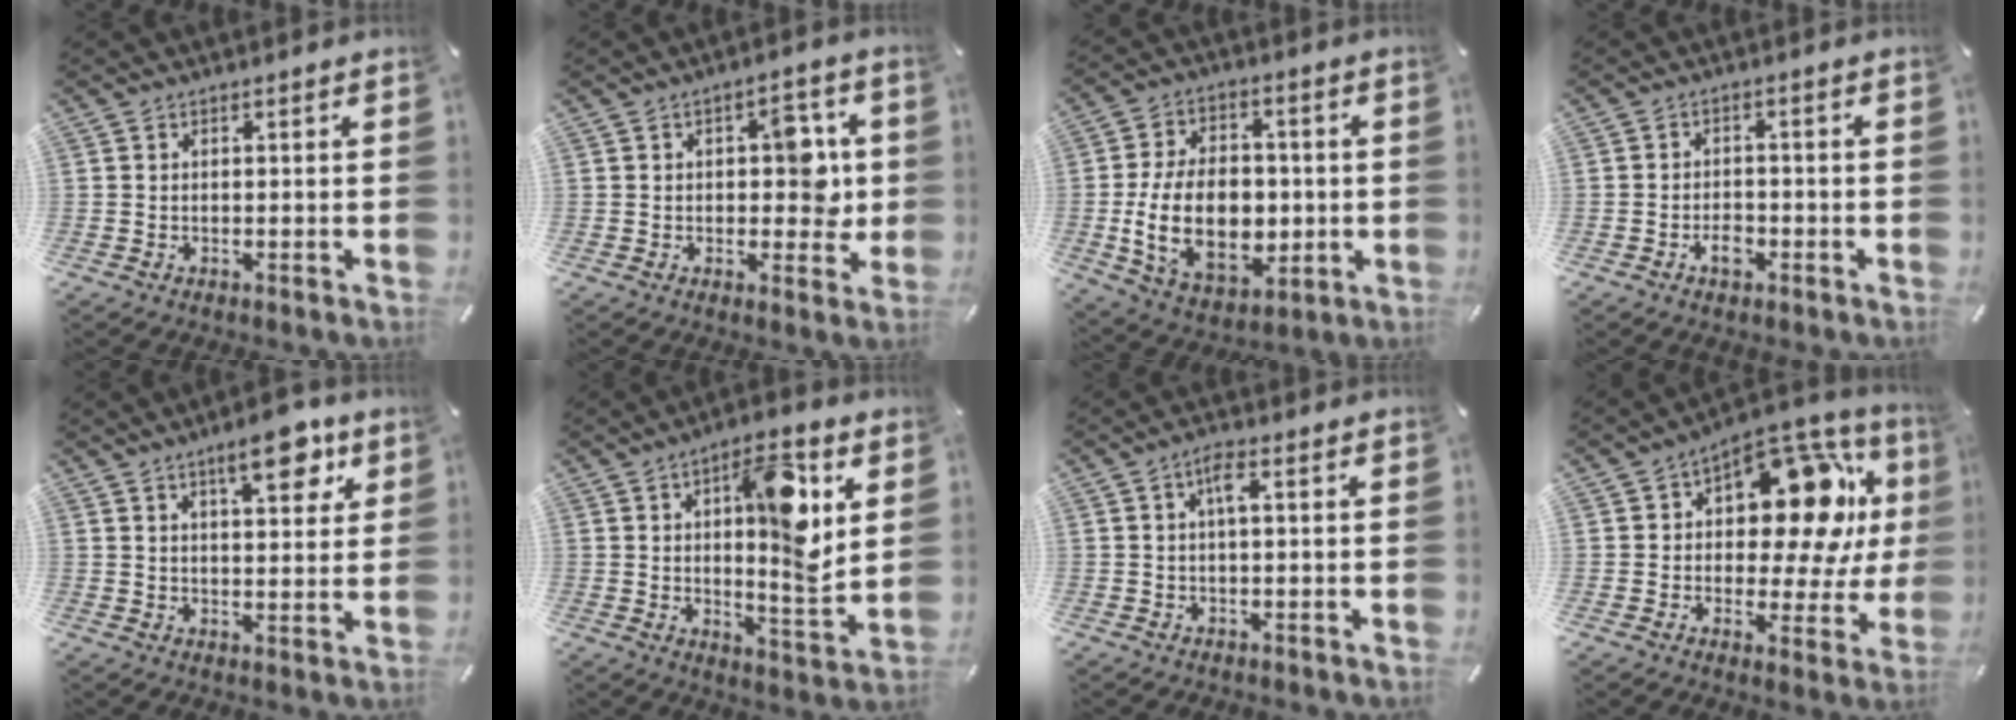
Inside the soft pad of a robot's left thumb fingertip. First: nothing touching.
{"total": 8.9, "force": [0.8, 5.5, 6.9], "torque": [-0.075, -0.003, 0.005]}
{"total": 18.8, "force": [-2.1, 12.9, 13.6], "torque": [-0.259, 0.003, -0.030]}
{"total": 3.7, "force": [-1.9, 2.3, 2.2], "torque": [-0.037, 0.008, -0.031]}
{"total": 10.4, "force": [6.0, 4.1, 7.5], "torque": [-0.093, -0.025, 0.096]}
{"total": 14.6, "force": [5.1, 5.2, 12.7], "torque": [-0.177, -0.020, 0.078]}
{"total": 3.5, "force": [0.5, 0.9, 3.3], "torque": [-0.068, 0.009, 0.006]}
{"total": 19.2, "force": [5.7, 10.7, 14.9], "torque": [-0.188, -0.043, 0.091]}